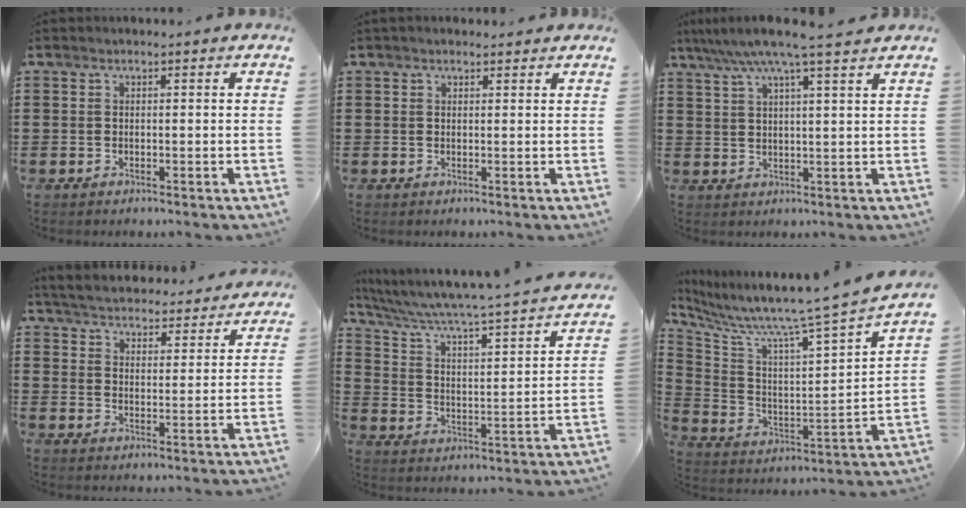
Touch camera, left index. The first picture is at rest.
{"total": 1.2, "force": [1.1, 0.2, 0.4], "torque": [-0.008, 0.002, 0.021]}
{"total": 7.0, "force": [5.6, -0.3, 4.2], "torque": [-0.097, -0.016, 0.097]}
{"total": 4.7, "force": [4.7, -0.1, 0.2], "torque": [-0.029, -0.037, 0.079]}
{"total": 5.0, "force": [4.3, 0.1, 2.7], "torque": [-0.073, -0.044, 0.063]}
{"total": 7.4, "force": [6.6, -1.4, 3.0], "torque": [-0.091, -0.075, 0.096]}